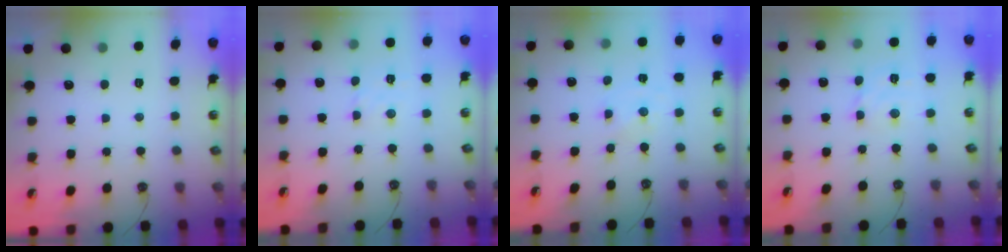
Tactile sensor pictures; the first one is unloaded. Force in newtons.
{"total": 2.9, "press": 2.9, "slide": 0.3}
{"total": 0.0}
{"total": 3.4, "press": 3.4, "slide": 0.3}